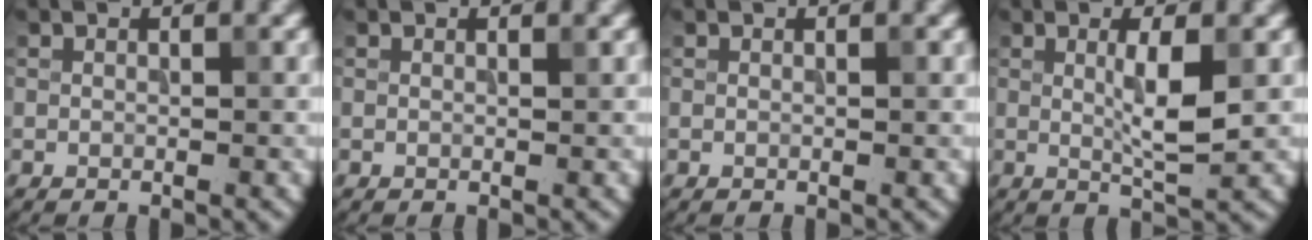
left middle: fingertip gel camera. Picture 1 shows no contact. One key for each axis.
{"total": 0.0}
{"total": 0.0}
{"total": 3.6, "fx": 0.5, "fy": 0.6, "fz": 3.5, "tx": -0.064, "ty": -0.005, "tz": 0.010}